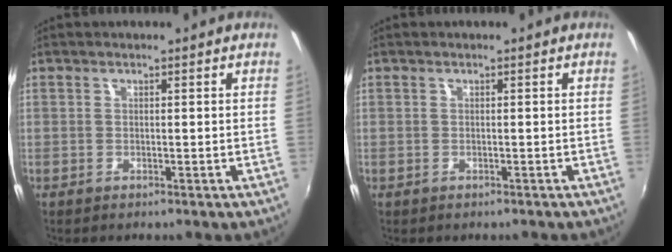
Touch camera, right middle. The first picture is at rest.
{"total": 0.0}